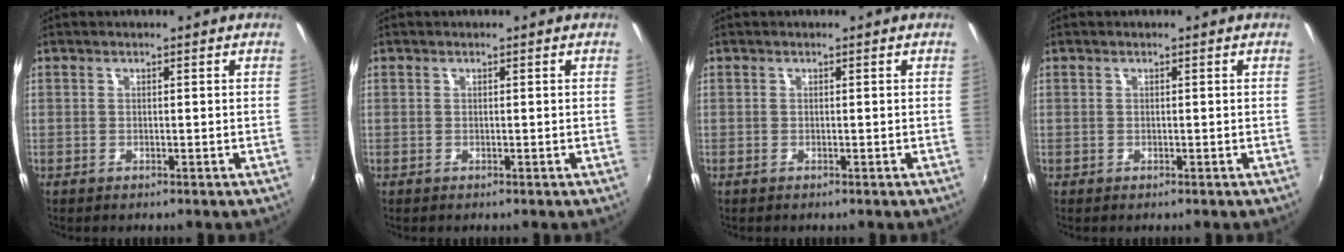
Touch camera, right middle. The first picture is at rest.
{"total": 0.0}
{"total": 0.0}
{"total": 0.0}